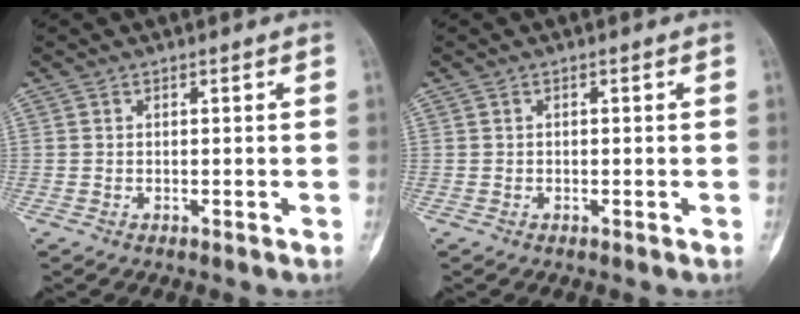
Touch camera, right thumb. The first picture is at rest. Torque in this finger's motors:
{"motor_torque": [-0.19, 0.03, -0.04, -0.08, 0.04]}